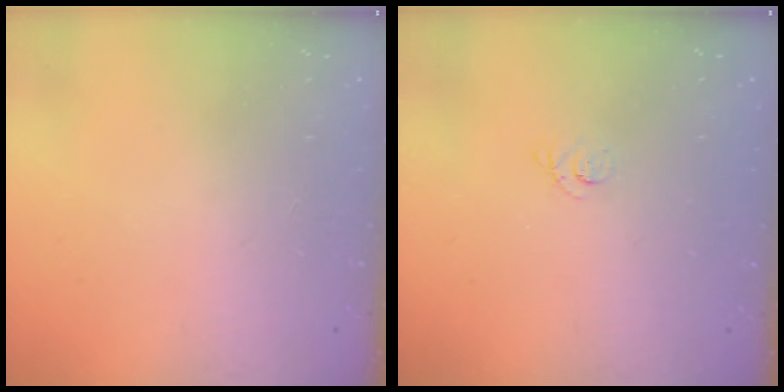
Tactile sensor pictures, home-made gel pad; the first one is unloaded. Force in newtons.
{"total": 2.3, "press": 2.2, "slide": 0.2}